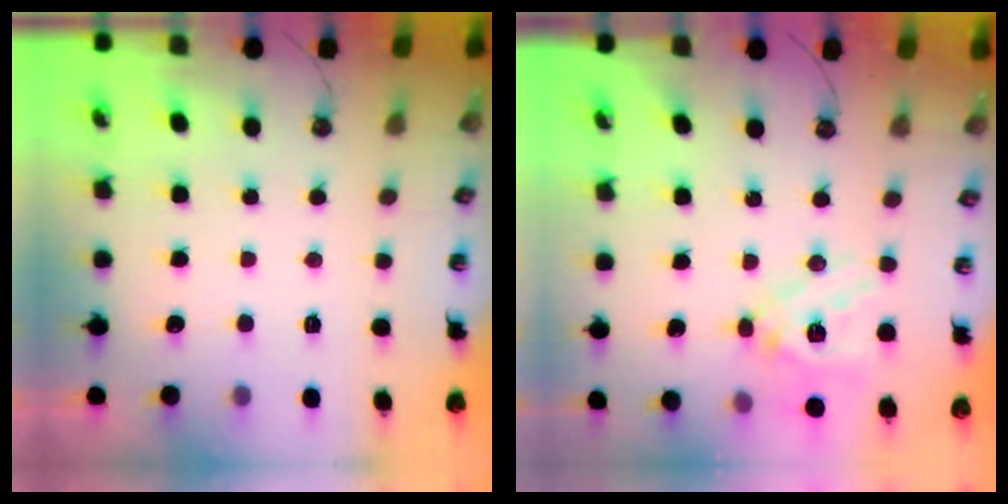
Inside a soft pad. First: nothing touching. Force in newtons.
{"total": 17.3, "press": 17.1, "slide": 2.6}